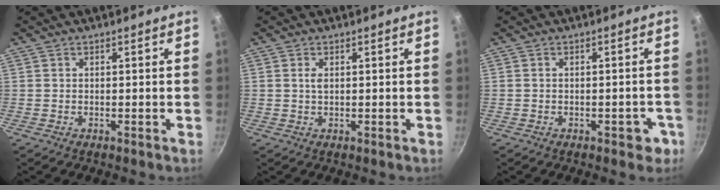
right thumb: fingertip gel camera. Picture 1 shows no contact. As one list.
[{"total": 1.2, "force": [0.3, 0.6, 1.0], "torque": [-0.018, -0.001, 0.005]}, {"total": 3.4, "force": [-1.5, 2.0, 2.3], "torque": [-0.003, 0.025, -0.009]}]